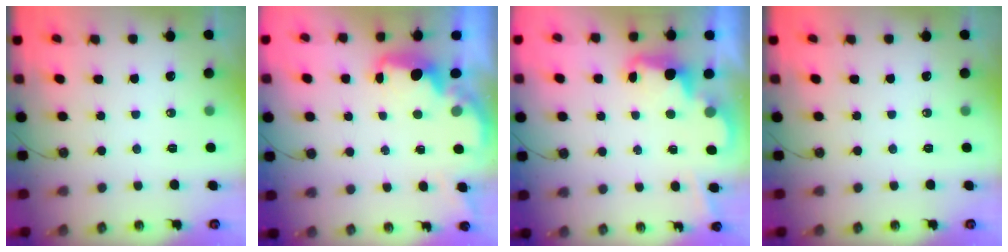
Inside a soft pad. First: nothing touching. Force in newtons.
{"total": 2.1, "press": 2.0, "slide": 0.7}
{"total": 2.6, "press": 2.5, "slide": 0.6}
{"total": 0.0}